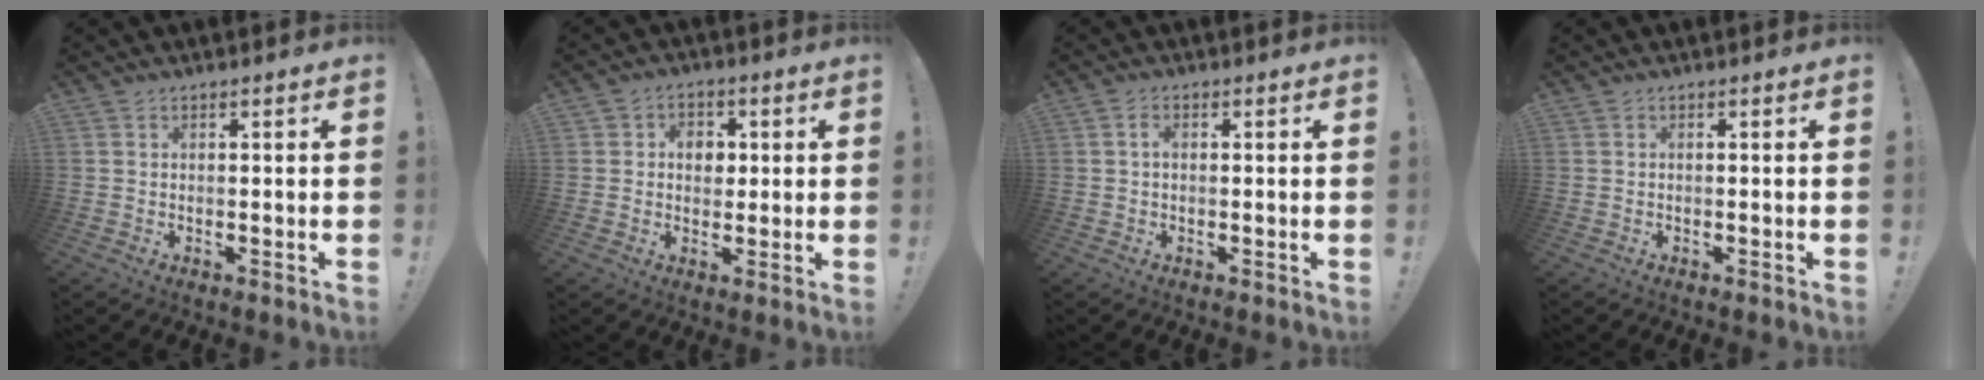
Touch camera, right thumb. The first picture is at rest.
{"total": 5.2, "force": [0.2, 4.7, 2.3], "torque": [-0.033, 0.008, 0.001]}
{"total": 1.4, "force": [0.1, 0.9, 1.2], "torque": [-0.017, 0.002, -0.001]}
{"total": 0.0}